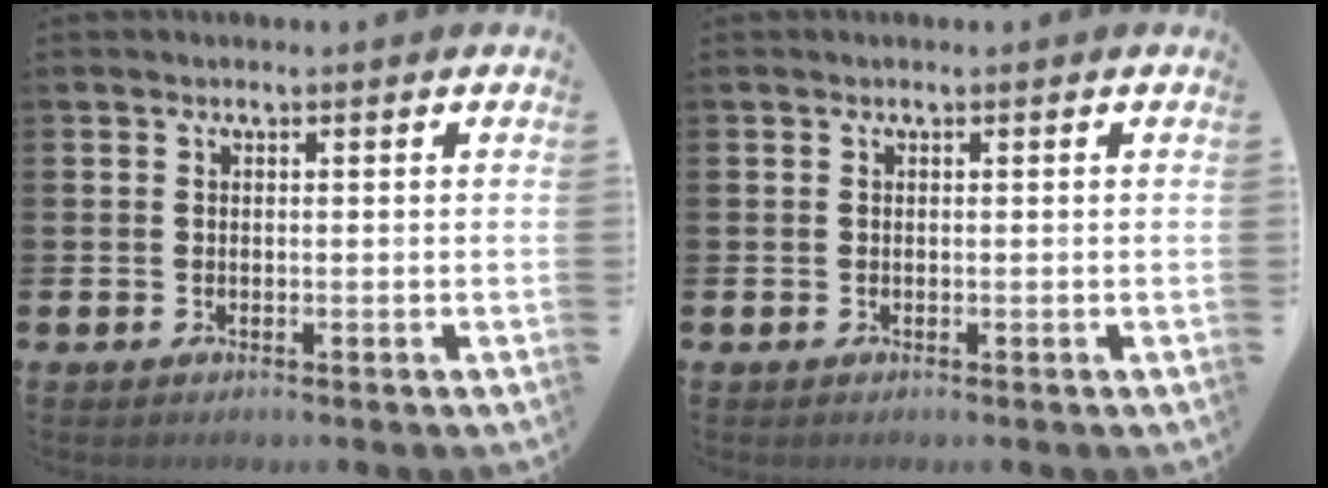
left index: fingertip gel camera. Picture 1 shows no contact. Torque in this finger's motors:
{"motor_torque": [0.00, 0.00, 0.00, 0.00]}